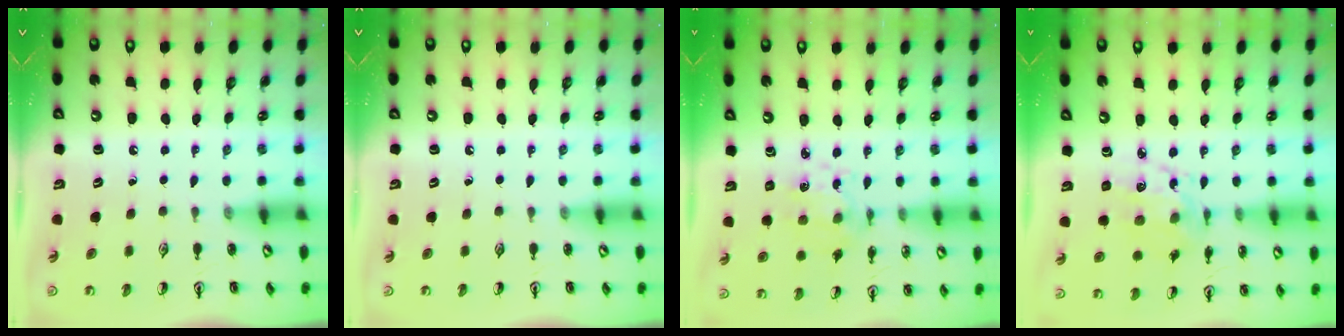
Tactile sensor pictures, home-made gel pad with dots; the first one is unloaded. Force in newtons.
{"total": 0.0}
{"total": 5.6, "press": 5.4, "slide": 1.5}
{"total": 9.4, "press": 9.4, "slide": 0.6}